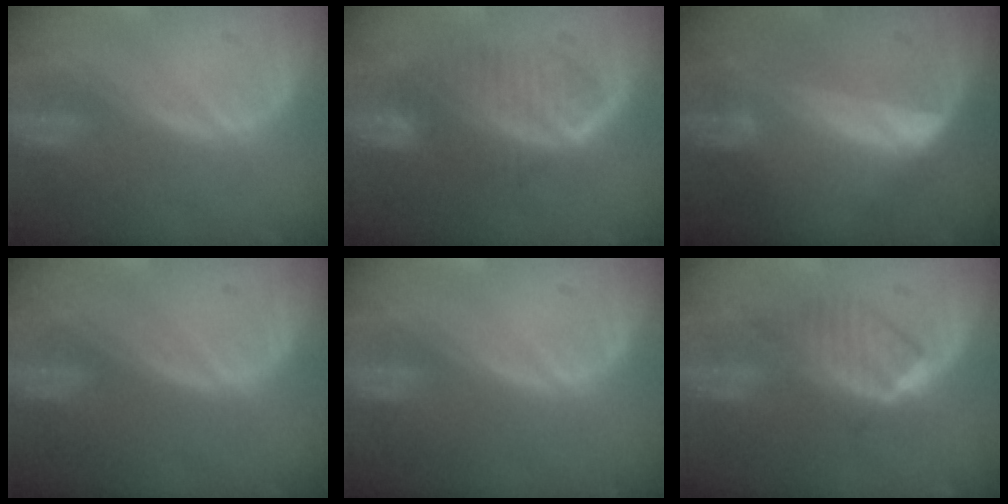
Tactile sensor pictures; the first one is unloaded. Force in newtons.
{"total": 6.9, "press": 6.5, "slide": 2.3}
{"total": 6.5, "press": 6.1, "slide": 2.2}
{"total": 0.0}
{"total": 0.0}
{"total": 6.5, "press": 5.7, "slide": 3.1}